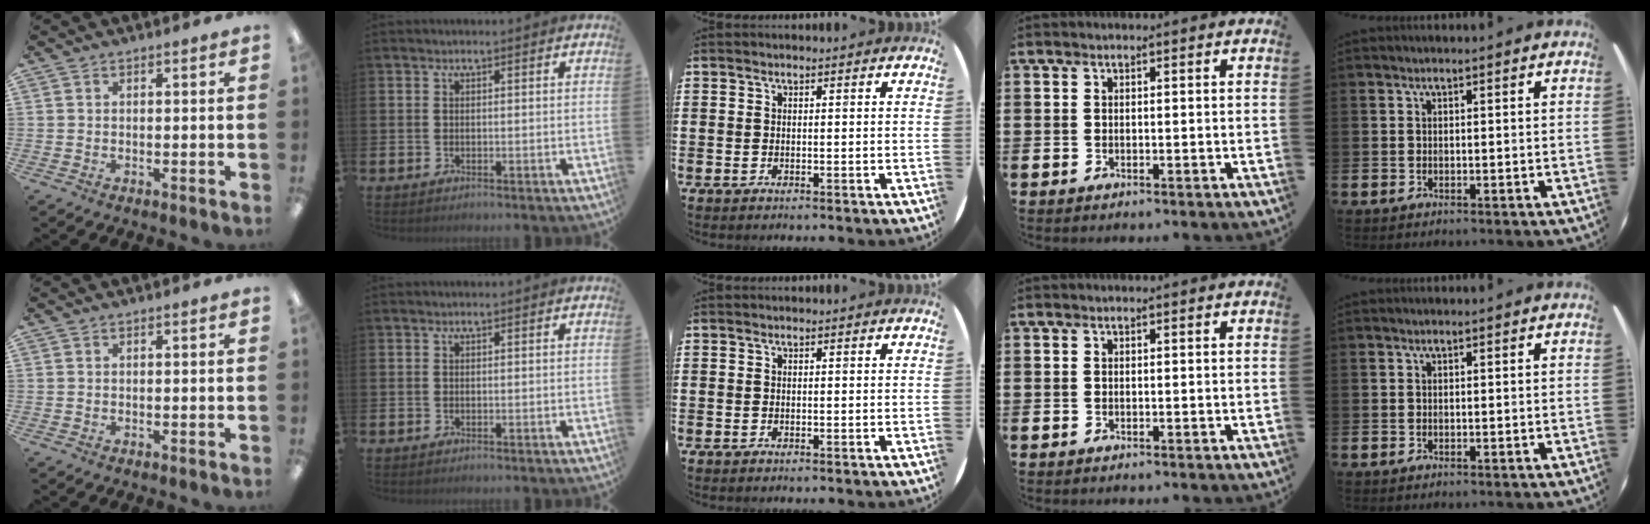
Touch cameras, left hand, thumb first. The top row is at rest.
{}